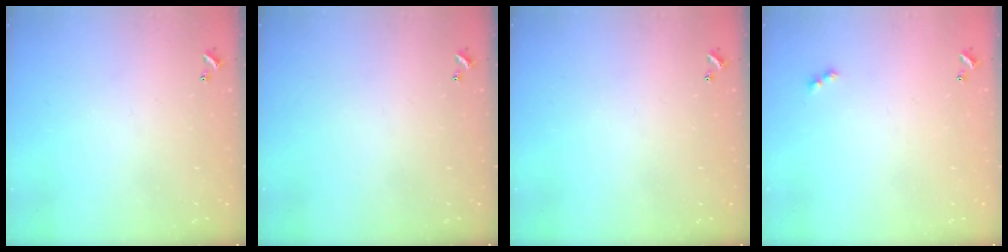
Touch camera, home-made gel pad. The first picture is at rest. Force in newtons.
{"total": 0.0}
{"total": 0.0}
{"total": 2.5, "press": 2.5, "slide": 0.6}